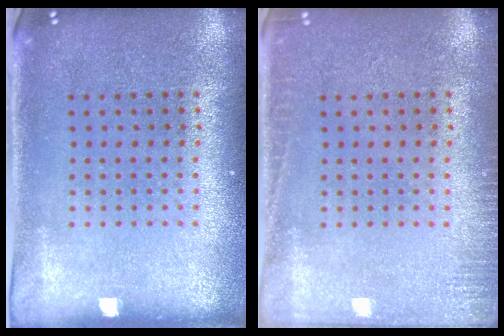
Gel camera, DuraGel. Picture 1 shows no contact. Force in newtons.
{"total": 1.6, "press": 1.6, "slide": 0.4}